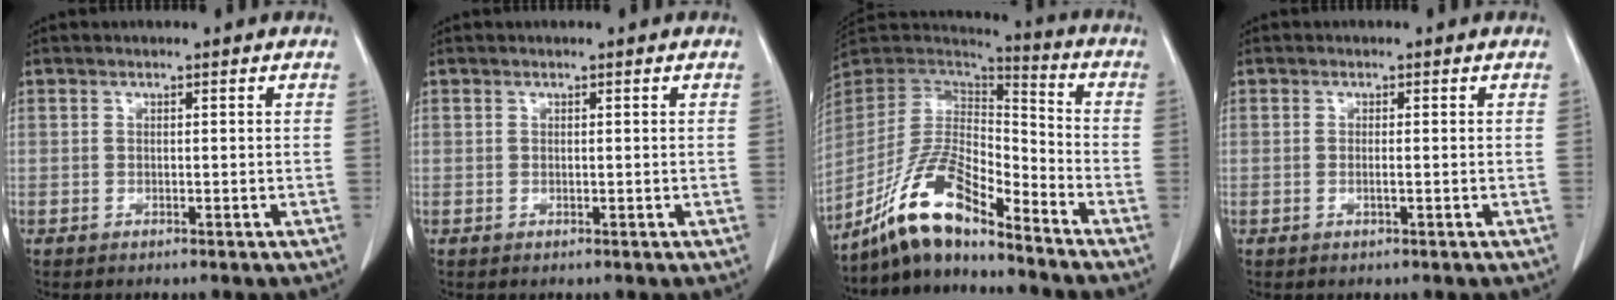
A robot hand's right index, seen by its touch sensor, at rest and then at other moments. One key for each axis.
{"total": 0.0}
{"total": 13.8, "fx": -10.9, "fy": 2.6, "fz": 8.0, "tx": -0.161, "ty": 0.010, "tz": -0.206}
{"total": 0.7, "fx": -0.2, "fy": 0.0, "fz": 0.7, "tx": -0.014, "ty": 0.000, "tz": -0.001}